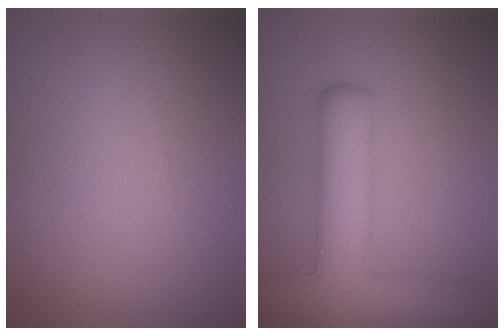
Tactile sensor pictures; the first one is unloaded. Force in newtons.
{"total": 7.7, "press": 7.7, "slide": 0.5}